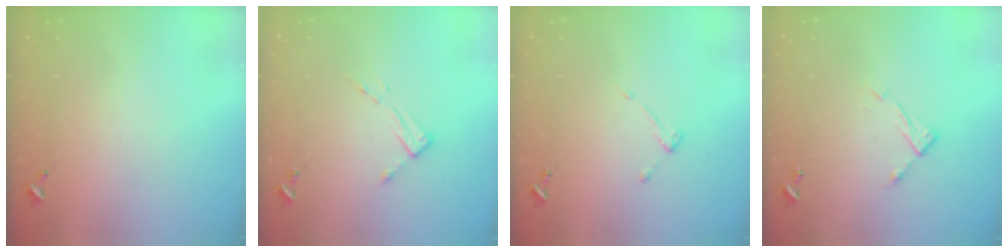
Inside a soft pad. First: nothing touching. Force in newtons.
{"total": 4.4, "press": 4.4, "slide": 0.2}
{"total": 3.0, "press": 3.0, "slide": 0.4}
{"total": 6.3, "press": 6.3, "slide": 0.4}